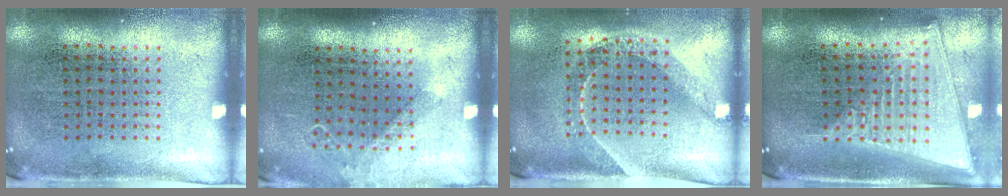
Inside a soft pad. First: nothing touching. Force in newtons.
{"total": 0.8, "press": 0.8, "slide": 0.3}
{"total": 1.6, "press": 1.4, "slide": 0.9}
{"total": 2.1, "press": 1.8, "slide": 1.1}